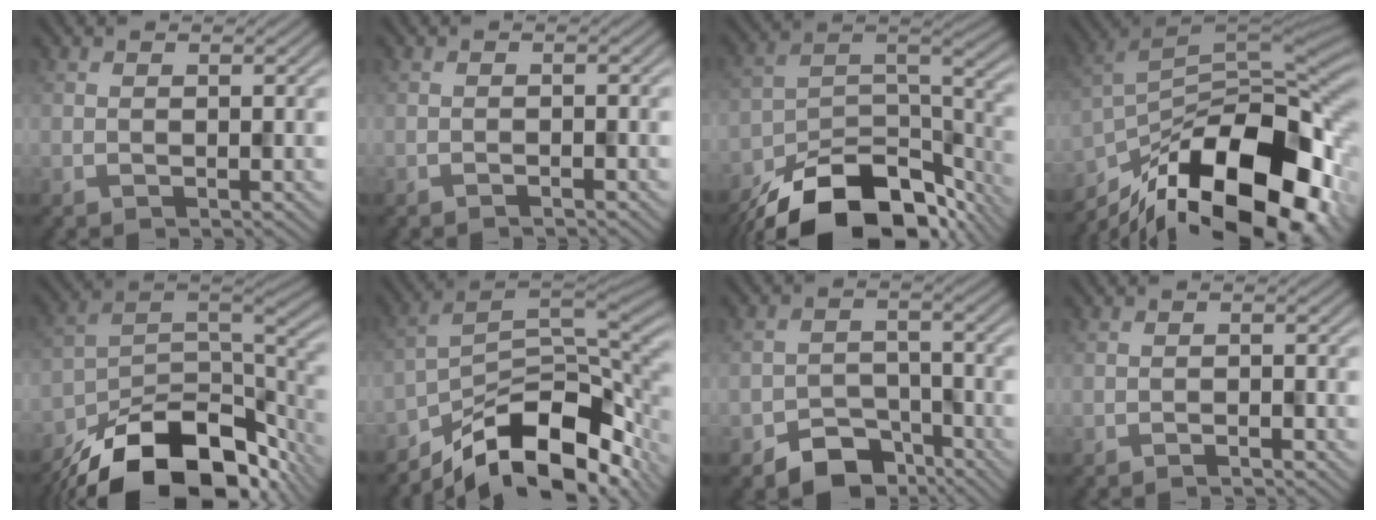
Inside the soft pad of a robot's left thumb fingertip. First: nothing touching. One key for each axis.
{"total": 0.6, "fx": -0.6, "fy": 0.0, "fz": 0.2, "tx": -0.004, "ty": 0.001, "tz": -0.013}
{"total": 16.5, "fx": -12.3, "fy": 7.4, "fz": 8.1, "tx": -0.186, "ty": -0.035, "tz": -0.183}
{"total": 18.6, "fx": -10.7, "fy": 7.8, "fz": 13.1, "tx": -0.242, "ty": -0.025, "tz": -0.177}
{"total": 17.6, "fx": -12.4, "fy": 7.9, "fz": 9.7, "tx": -0.210, "ty": -0.046, "tz": -0.185}
{"total": 13.6, "fx": -9.4, "fy": 5.2, "fz": 8.2, "tx": -0.136, "ty": -0.008, "tz": -0.157}
{"total": 6.1, "fx": -4.5, "fy": 3.5, "fz": 2.2, "tx": -0.033, "ty": -0.006, "tz": -0.085}
{"total": 0.9, "fx": -0.9, "fy": 0.0, "fz": 0.3, "tx": -0.005, "ty": 0.002, "tz": -0.018}